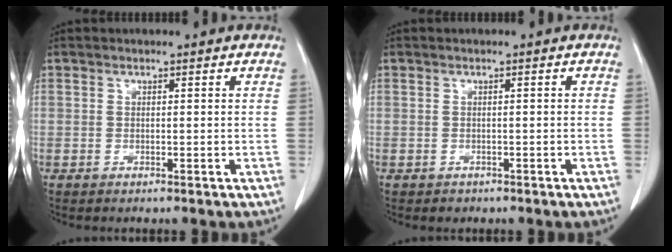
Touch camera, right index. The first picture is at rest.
{"total": 0.8, "force": [-0.5, 0.5, 0.3], "torque": [-0.009, 0.000, -0.002]}